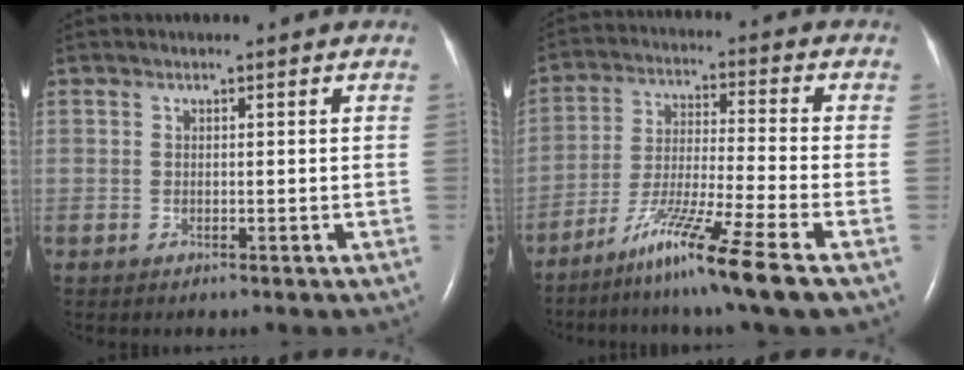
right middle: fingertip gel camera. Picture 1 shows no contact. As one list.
[{"total": 11.6, "force": [-7.9, -1.9, 8.3], "torque": [-0.160, -0.039, -0.144]}]